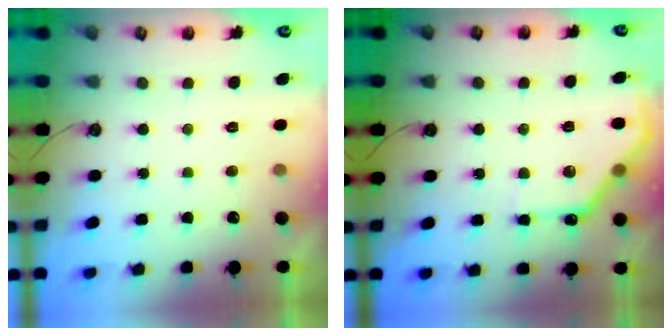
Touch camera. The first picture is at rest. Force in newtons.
{"total": 12.5, "press": 12.5, "slide": 0.5}